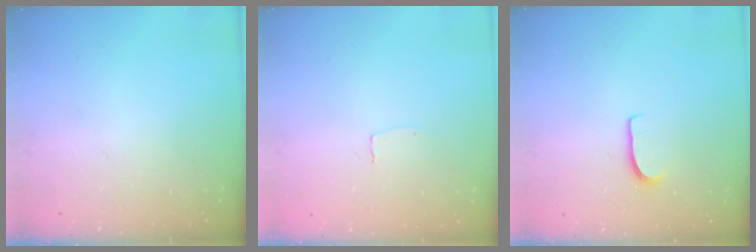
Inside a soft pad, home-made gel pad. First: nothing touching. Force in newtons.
{"total": 3.0, "press": 3.0, "slide": 0.2}
{"total": 5.8, "press": 5.7, "slide": 0.5}